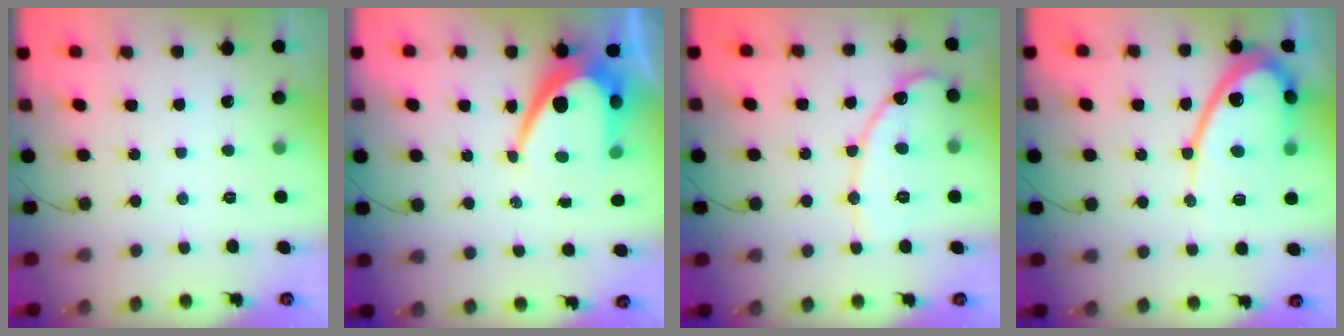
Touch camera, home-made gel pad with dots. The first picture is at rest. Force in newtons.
{"total": 11.8, "press": 11.8, "slide": 0.8}
{"total": 12.7, "press": 12.6, "slide": 1.1}
{"total": 13.5, "press": 13.4, "slide": 1.1}